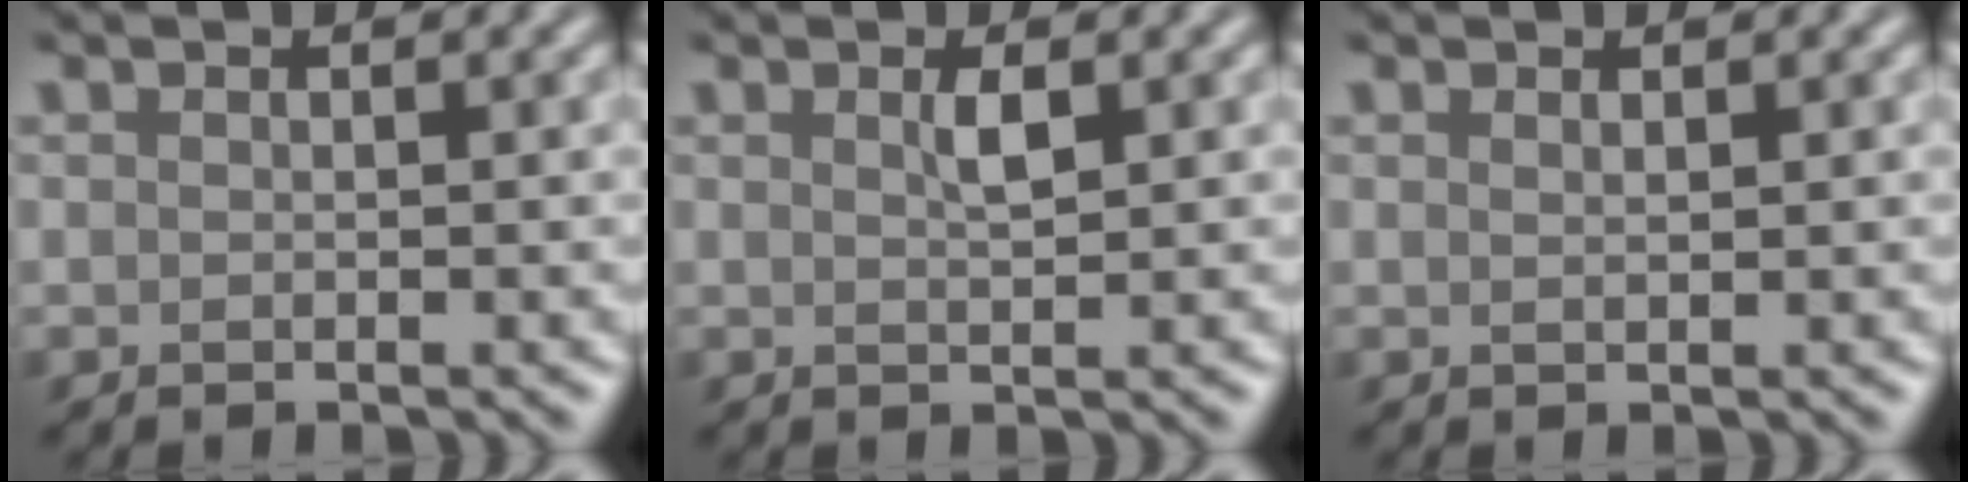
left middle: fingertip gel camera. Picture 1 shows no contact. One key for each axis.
{"total": 1.4, "fx": 0.7, "fy": 0.3, "fz": 1.2, "tx": -0.024, "ty": 0.000, "tz": 0.011}
{"total": 0.7, "fx": 0.5, "fy": 0.2, "fz": 0.4, "tx": -0.002, "ty": 0.000, "tz": 0.009}